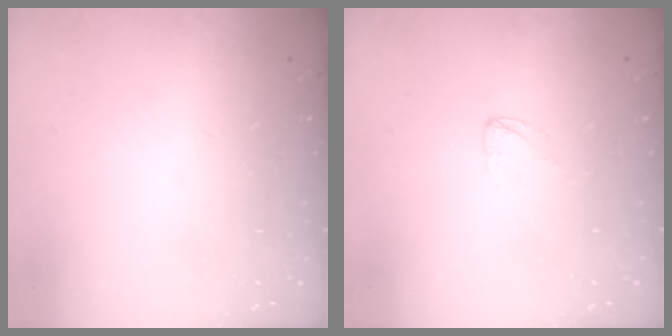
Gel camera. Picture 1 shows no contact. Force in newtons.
{"total": 2.4, "press": 2.4, "slide": 0.2}